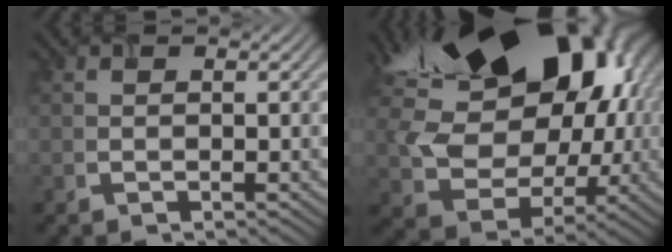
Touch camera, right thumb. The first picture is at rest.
{"total": 21.3, "force": [6.8, 15.5, 12.9], "torque": [-0.239, 0.008, 0.139]}